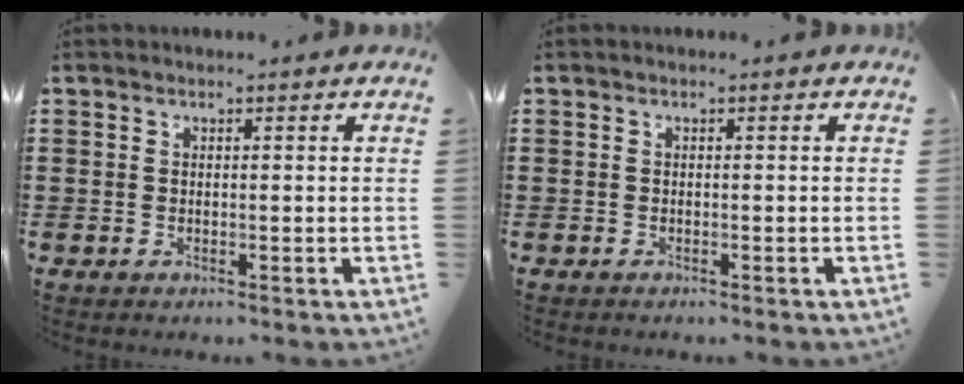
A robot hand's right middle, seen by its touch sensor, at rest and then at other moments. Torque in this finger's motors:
{"motor_torque": [-0.23, 0.17, -0.02, -0.01]}